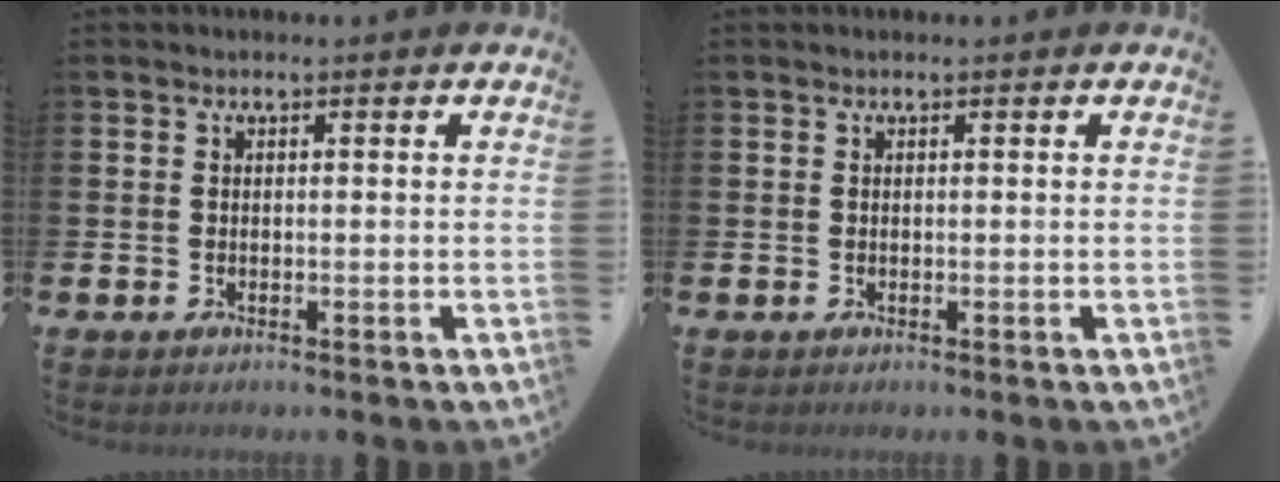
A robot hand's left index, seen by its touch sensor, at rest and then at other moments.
{"total": 0.0}